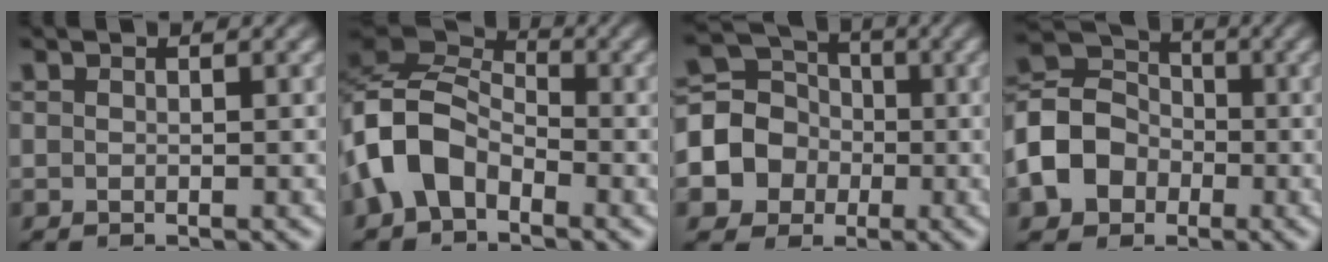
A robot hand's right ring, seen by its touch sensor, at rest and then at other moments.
{"total": 8.0, "force": [-0.5, 6.5, 4.6], "torque": [-0.123, -0.015, -0.012]}
{"total": 10.8, "force": [-1.3, 9.8, 4.4], "torque": [-0.107, -0.036, -0.017]}
{"total": 9.3, "force": [-1.1, 8.0, 4.5], "torque": [-0.111, -0.026, -0.013]}